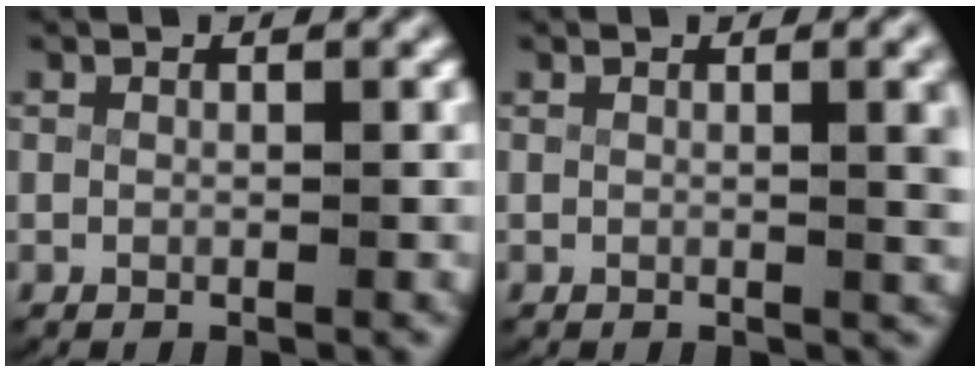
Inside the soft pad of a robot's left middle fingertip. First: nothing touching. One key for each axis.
{"total": 2.4, "fx": 0.6, "fy": 0.5, "fz": 2.2, "tx": -0.016, "ty": 0.001, "tz": 0.010}